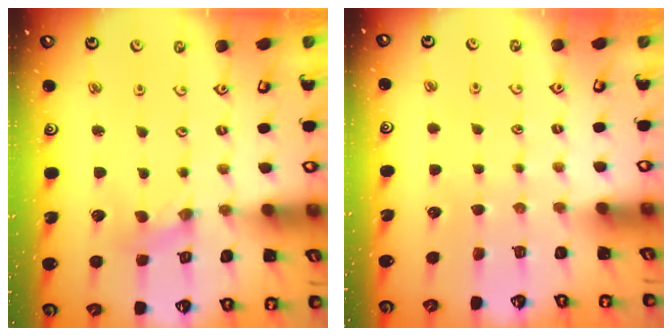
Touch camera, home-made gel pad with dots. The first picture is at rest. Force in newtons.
{"total": 0.0}